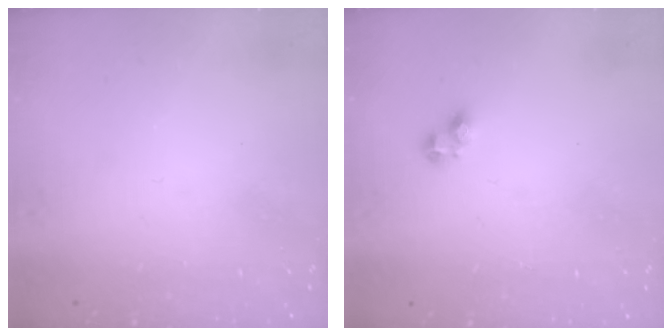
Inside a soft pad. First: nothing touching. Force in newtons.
{"total": 2.8, "press": 2.8, "slide": 0.3}